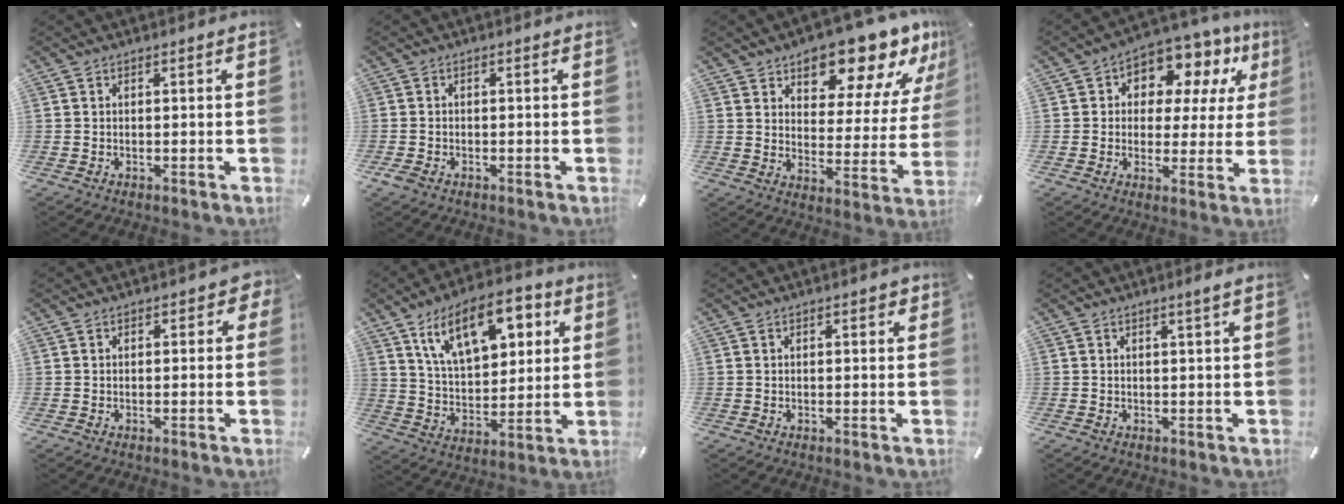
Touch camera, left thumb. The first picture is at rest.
{"total": 1.4, "force": [-1.0, 0.9, 0.6], "torque": [-0.017, 0.000, -0.020]}
{"total": 15.9, "force": [13.2, 6.3, 6.2], "torque": [-0.098, -0.105, 0.224]}
{"total": 10.0, "force": [5.4, 6.9, 4.8], "torque": [-0.079, -0.043, 0.099]}
{"total": 1.6, "force": [-0.2, 1.3, 1.0], "torque": [-0.003, 0.000, -0.007]}
{"total": 16.9, "force": [8.6, 9.0, 11.5], "torque": [-0.190, -0.015, 0.151]}
{"total": 0.7, "force": [0.3, 0.5, 0.4], "torque": [0.000, 0.001, 0.002]}
{"total": 1.4, "force": [0.5, 0.0, 1.3], "torque": [-0.025, -0.001, 0.009]}